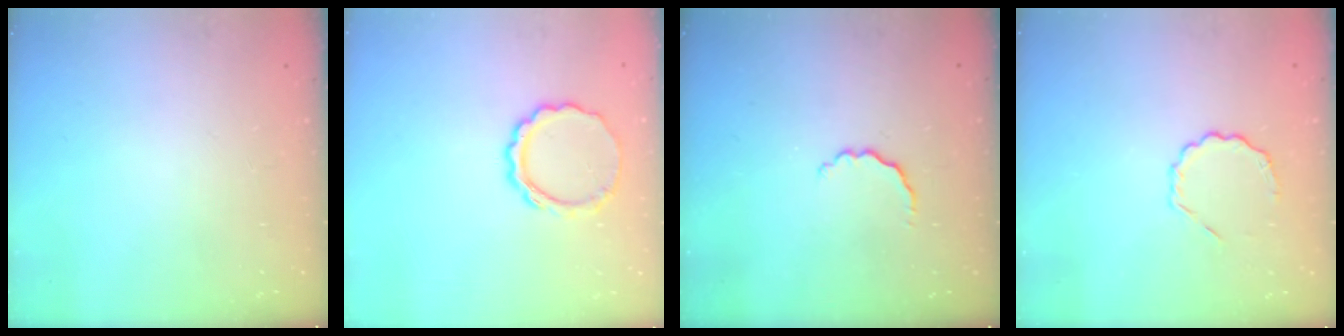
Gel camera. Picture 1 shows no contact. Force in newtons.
{"total": 8.2, "press": 8.1, "slide": 0.8}
{"total": 2.7, "press": 2.6, "slide": 0.8}
{"total": 3.5, "press": 3.3, "slide": 1.2}